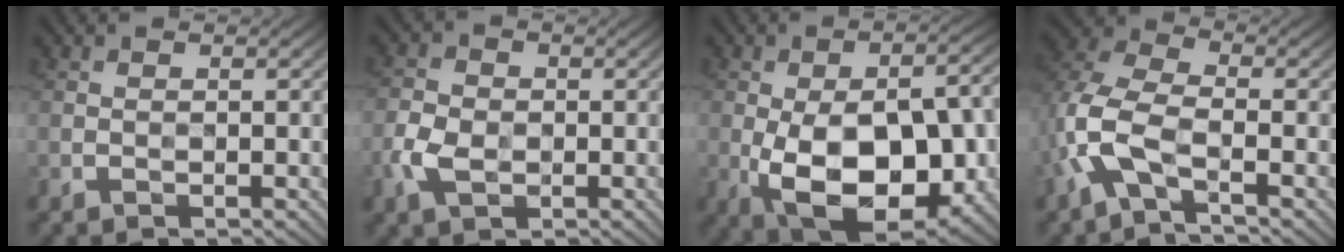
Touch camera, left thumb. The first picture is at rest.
{"total": 4.5, "force": [-1.7, 3.3, 2.6], "torque": [-0.071, -0.001, -0.039]}
{"total": 16.3, "force": [-4.7, 8.8, 12.9], "torque": [-0.199, -0.027, -0.064]}
{"total": 8.6, "force": [-3.0, 4.7, 6.6], "torque": [-0.171, 0.007, -0.078]}